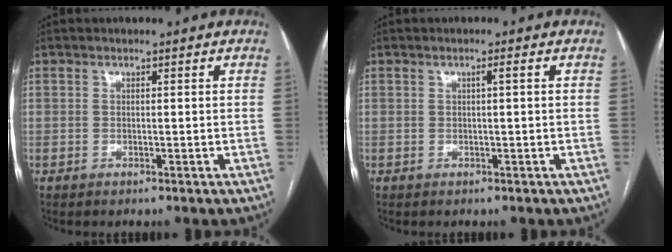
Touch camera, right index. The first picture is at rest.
{"total": 0.9, "force": [0.2, -0.1, 0.9], "torque": [-0.014, 0.003, 0.003]}